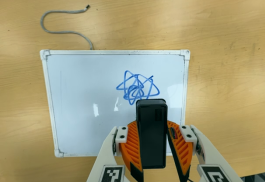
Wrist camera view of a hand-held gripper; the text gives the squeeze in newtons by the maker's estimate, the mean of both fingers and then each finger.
{"total": 6.6, "left": 6.4, "right": 6.9}